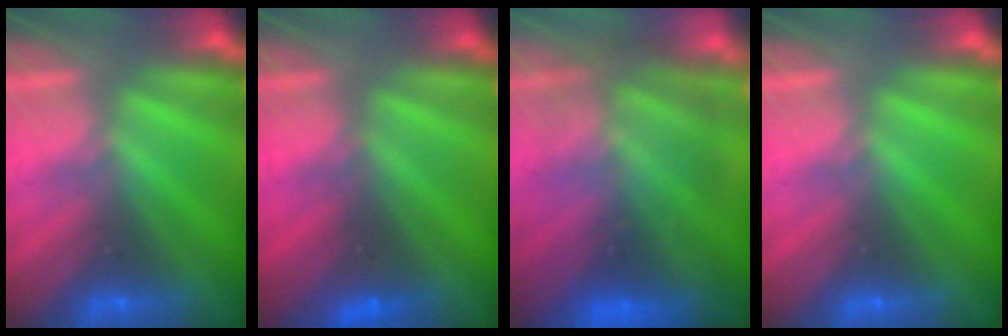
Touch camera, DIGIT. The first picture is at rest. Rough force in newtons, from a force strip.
{"total": 2.4}
{"total": 8.6}
{"total": 0.0}